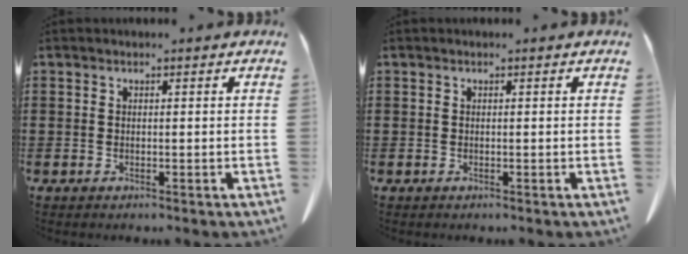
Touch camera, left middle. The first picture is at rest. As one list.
[{"total": 0.0}]